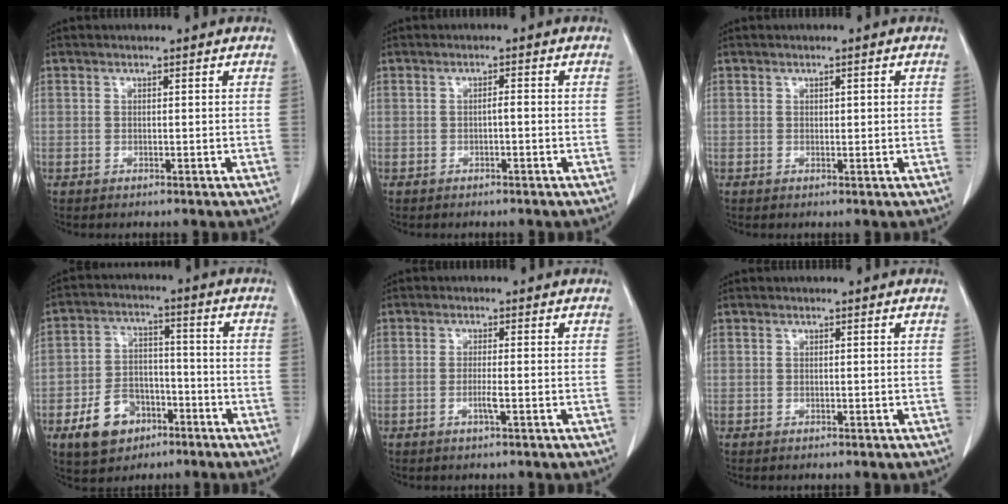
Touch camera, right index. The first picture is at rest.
{"total": 0.9, "force": [-0.3, 0.2, 0.9], "torque": [-0.015, 0.003, -0.005]}
{"total": 0.8, "force": [0.2, 0.3, 0.7], "torque": [-0.010, 0.000, 0.005]}
{"total": 9.3, "force": [-4.8, 6.5, 4.6], "torque": [-0.095, 0.016, -0.074]}
{"total": 2.0, "force": [-0.7, -0.2, 1.8], "torque": [-0.036, -0.002, -0.012]}
{"total": 0.0}